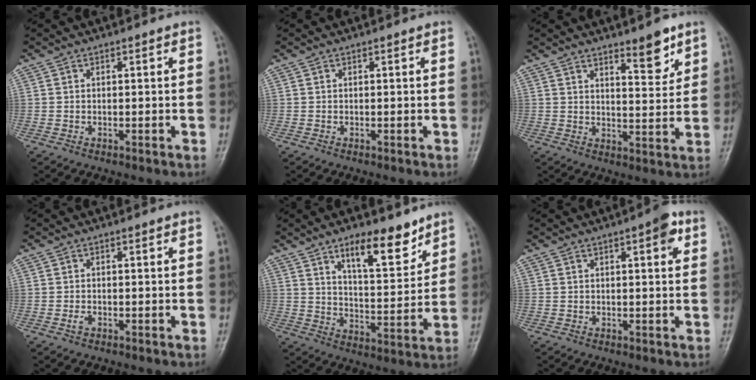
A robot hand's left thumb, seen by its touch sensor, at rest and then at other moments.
{"total": 0.0}
{"total": 6.7, "force": [4.5, 2.0, 4.4], "torque": [-0.048, -0.036, 0.067]}
{"total": 0.9, "force": [-0.4, 0.6, 0.6], "torque": [-0.011, -0.001, -0.008]}
{"total": 11.9, "force": [8.0, 4.4, 7.7], "torque": [-0.092, -0.057, 0.132]}
{"total": 5.5, "force": [2.3, 1.5, 4.7], "torque": [-0.052, -0.003, 0.025]}